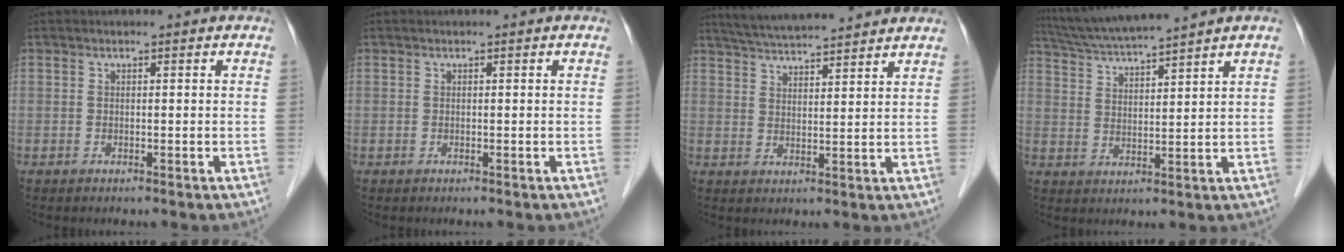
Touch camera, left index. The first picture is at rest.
{"total": 0.0}
{"total": 12.4, "force": [11.4, 0.6, 4.9], "torque": [-0.088, 0.029, 0.169]}
{"total": 9.9, "force": [8.9, -1.4, 4.0], "torque": [-0.074, 0.016, 0.157]}